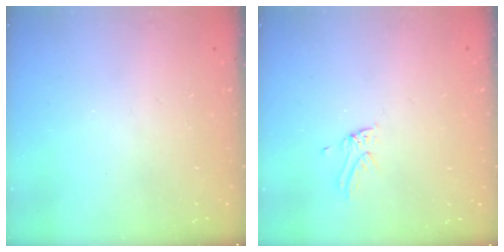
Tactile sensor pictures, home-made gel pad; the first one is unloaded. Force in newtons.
{"total": 2.0, "press": 2.0, "slide": 0.1}